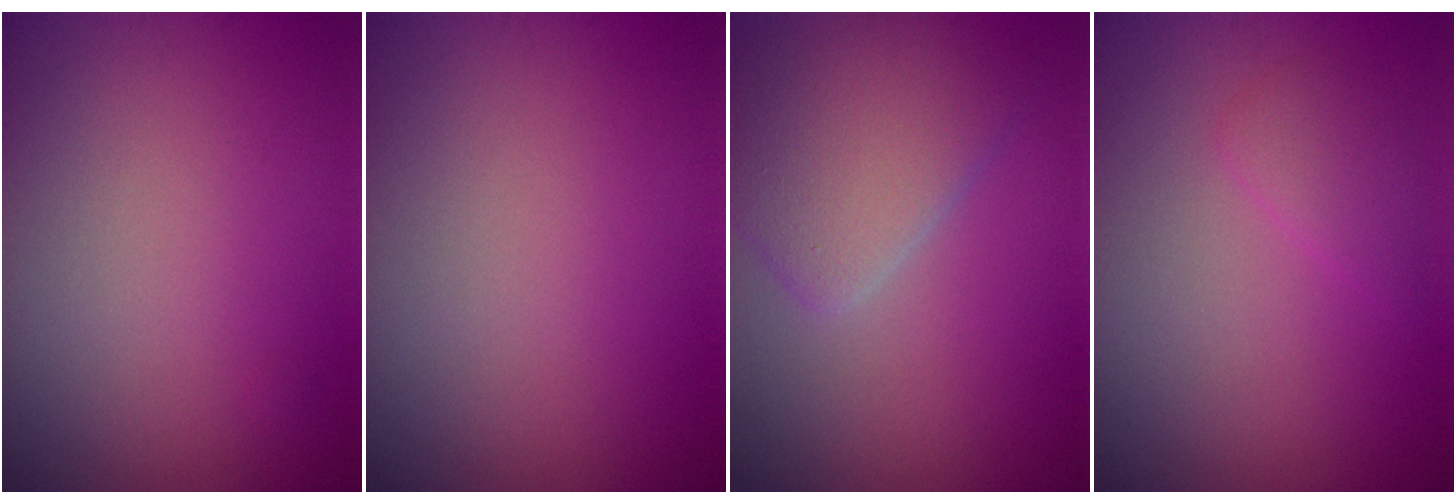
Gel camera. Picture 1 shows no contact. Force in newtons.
{"total": 0.0}
{"total": 4.8, "press": 4.8, "slide": 0.2}
{"total": 1.7, "press": 1.7, "slide": 0.1}